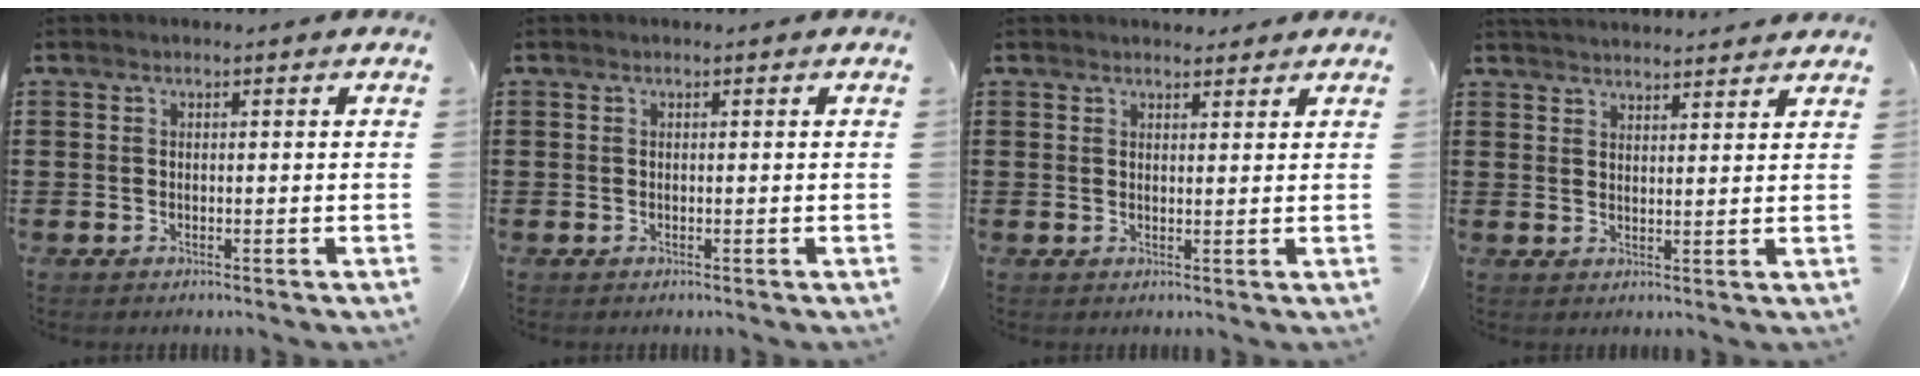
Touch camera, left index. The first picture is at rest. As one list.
[{"total": 0.0}, {"total": 2.2, "force": [2.1, 0.5, 0.3], "torque": [-0.011, 0.000, 0.042]}, {"total": 3.0, "force": [3.0, -0.2, 0.2], "torque": [-0.011, -0.009, 0.055]}]